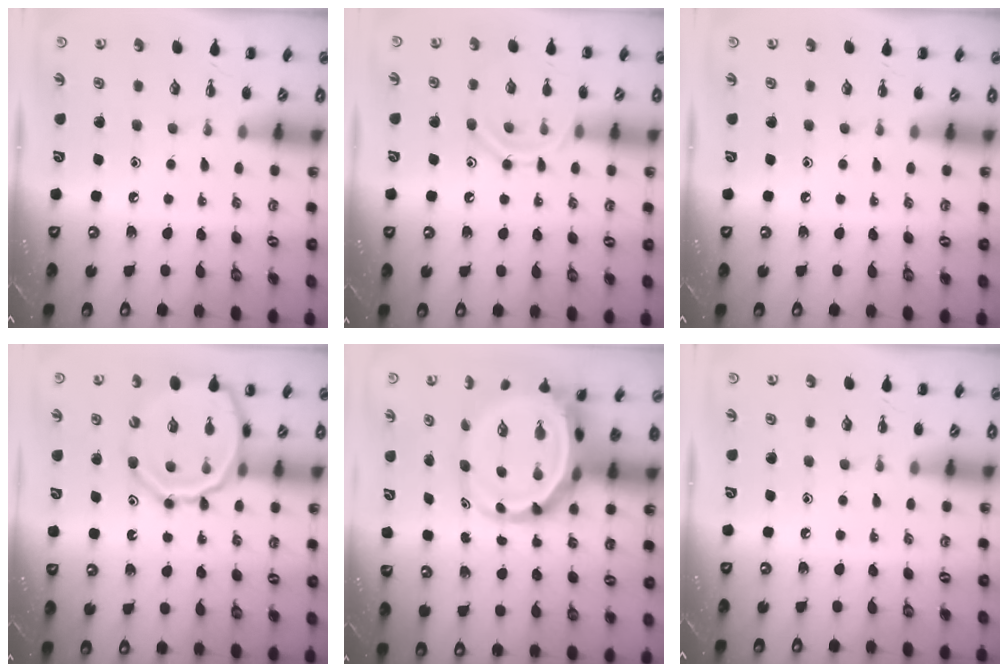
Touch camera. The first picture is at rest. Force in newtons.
{"total": 10.6, "press": 10.6, "slide": 1.3}
{"total": 0.0}
{"total": 15.5, "press": 15.2, "slide": 2.9}
{"total": 8.1, "press": 7.8, "slide": 2.2}
{"total": 0.0}